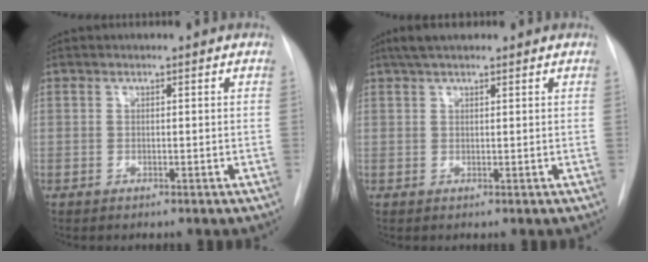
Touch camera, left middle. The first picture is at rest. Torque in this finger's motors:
{"motor_torque": [0.29, -0.28, 0.03, 0.01]}